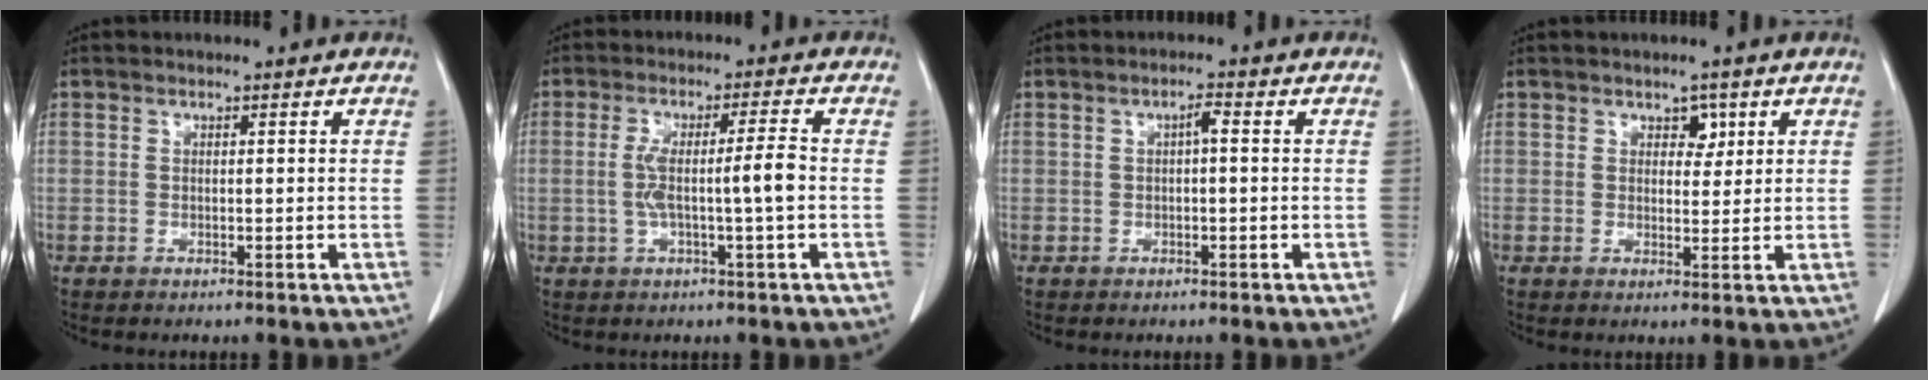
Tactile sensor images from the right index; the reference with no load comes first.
{"total": 5.9, "force": [-0.9, -0.5, 5.8], "torque": [-0.114, 0.013, -0.013]}
{"total": 1.6, "force": [0.1, 0.3, 1.5], "torque": [-0.025, 0.005, 0.001]}
{"total": 2.4, "force": [1.2, 1.6, 1.3], "torque": [-0.011, 0.001, 0.016]}